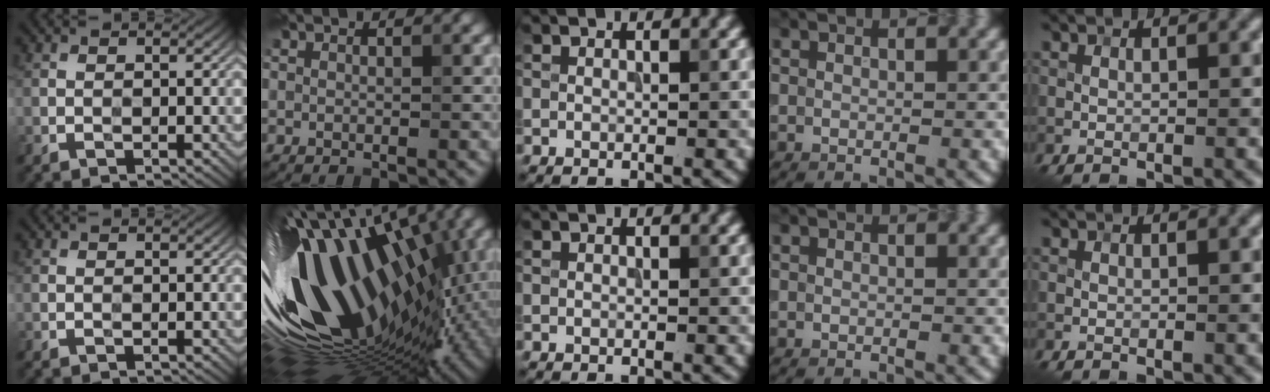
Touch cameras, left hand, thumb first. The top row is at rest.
{"index": {"total": 17.4, "force": [-0.6, 9.0, 14.9], "torque": [-0.270, -0.016, -0.003]}}